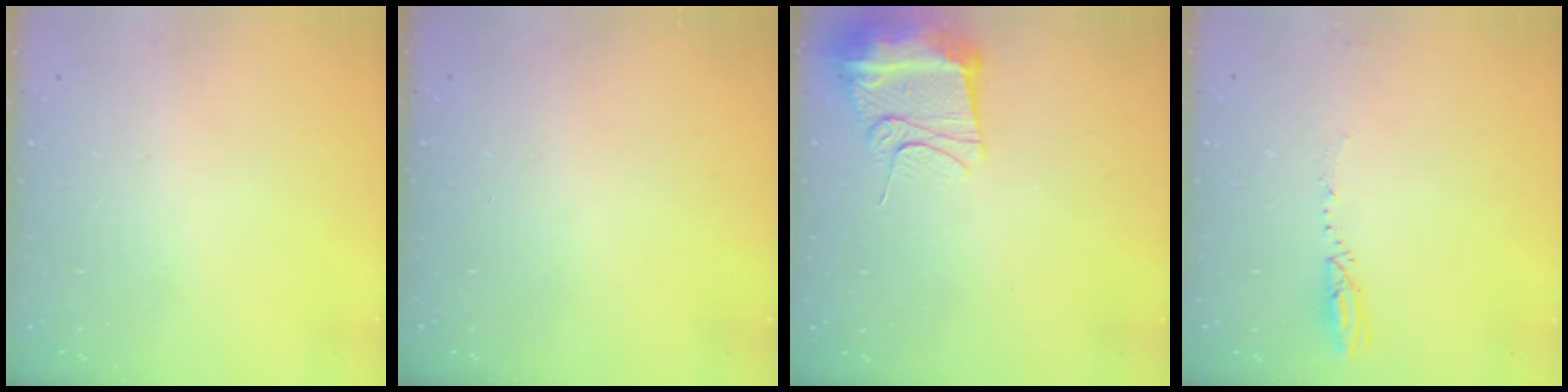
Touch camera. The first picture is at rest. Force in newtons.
{"total": 0.0}
{"total": 12.1, "press": 12.0, "slide": 1.4}
{"total": 3.3, "press": 3.1, "slide": 1.2}